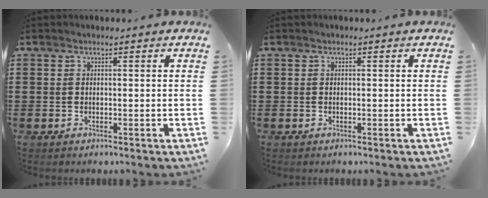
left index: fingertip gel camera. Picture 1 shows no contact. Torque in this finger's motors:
{"motor_torque": [0.00, 0.00, 0.00, 0.00]}